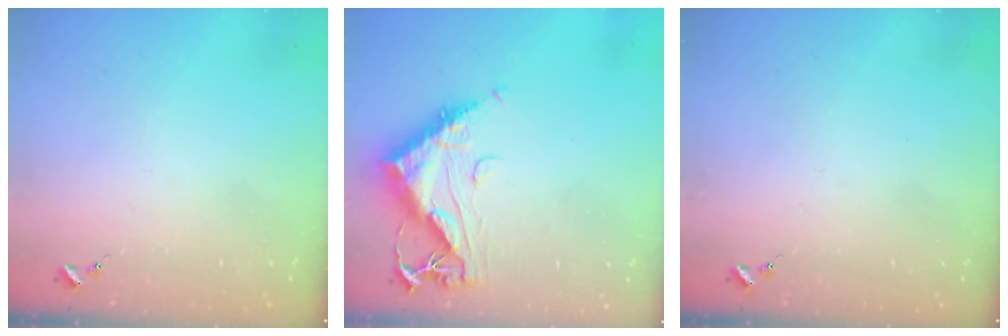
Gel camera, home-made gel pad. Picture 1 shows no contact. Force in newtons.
{"total": 13.4, "press": 13.4, "slide": 1.2}
{"total": 0.0}